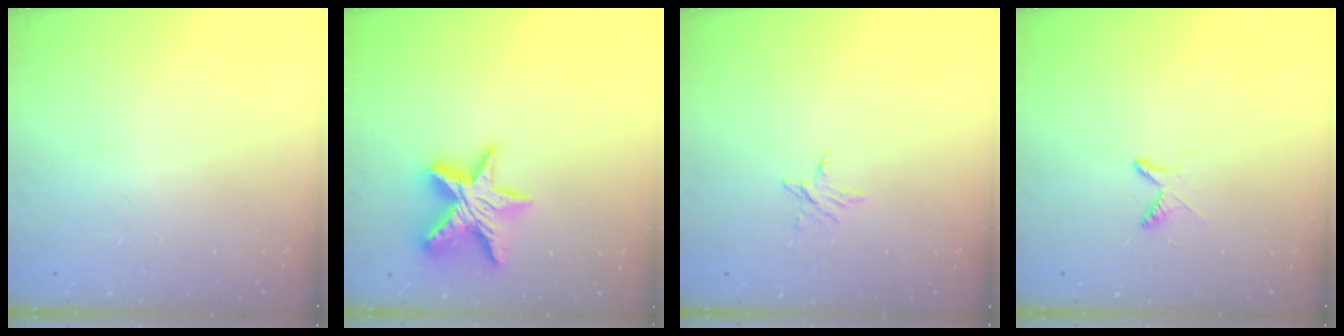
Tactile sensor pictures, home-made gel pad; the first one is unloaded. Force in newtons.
{"total": 16.7, "press": 16.7, "slide": 1.1}
{"total": 3.4, "press": 3.4, "slide": 0.3}
{"total": 6.1, "press": 6.1, "slide": 0.8}